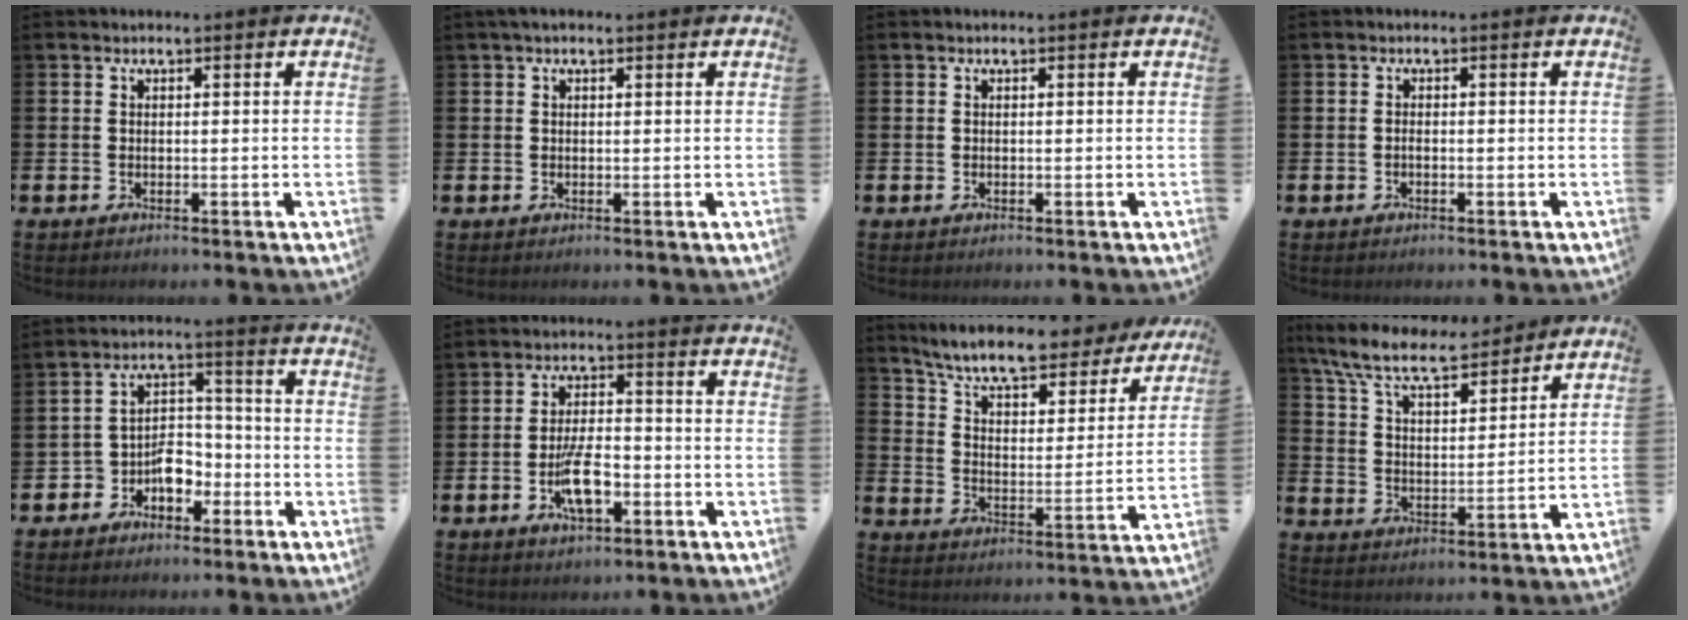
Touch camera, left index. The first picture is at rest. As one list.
[{"total": 1.1, "force": [0.7, 0.5, 0.8], "torque": [-0.011, 0.004, 0.010]}, {"total": 0.0}, {"total": 0.6, "force": [-0.4, 0.2, 0.4], "torque": [-0.005, -0.004, -0.009]}, {"total": 5.3, "force": [-2.9, 3.6, 2.5], "torque": [-0.051, 0.015, -0.058]}, {"total": 6.5, "force": [-2.1, 2.7, 5.5], "torque": [-0.101, 0.004, -0.042]}, {"total": 8.1, "force": [7.4, 1.5, 3.0], "torque": [-0.083, -0.052, 0.122]}, {"total": 9.3, "force": [8.4, 2.1, 3.5], "torque": [-0.105, -0.045, 0.150]}]